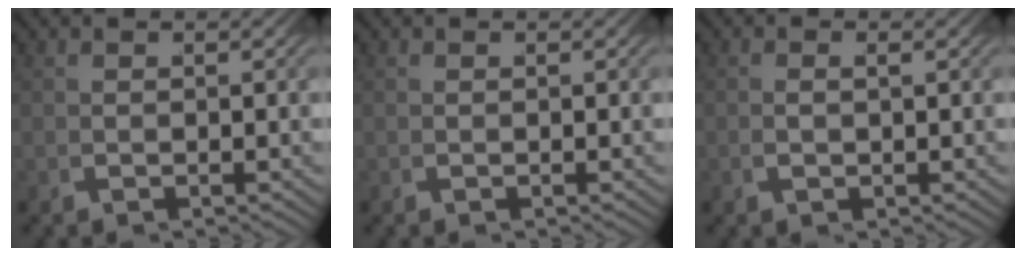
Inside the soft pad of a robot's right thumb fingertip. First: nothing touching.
{"total": 0.0}
{"total": 0.8, "force": [-0.2, 0.4, 0.7], "torque": [-0.020, 0.000, 0.001]}